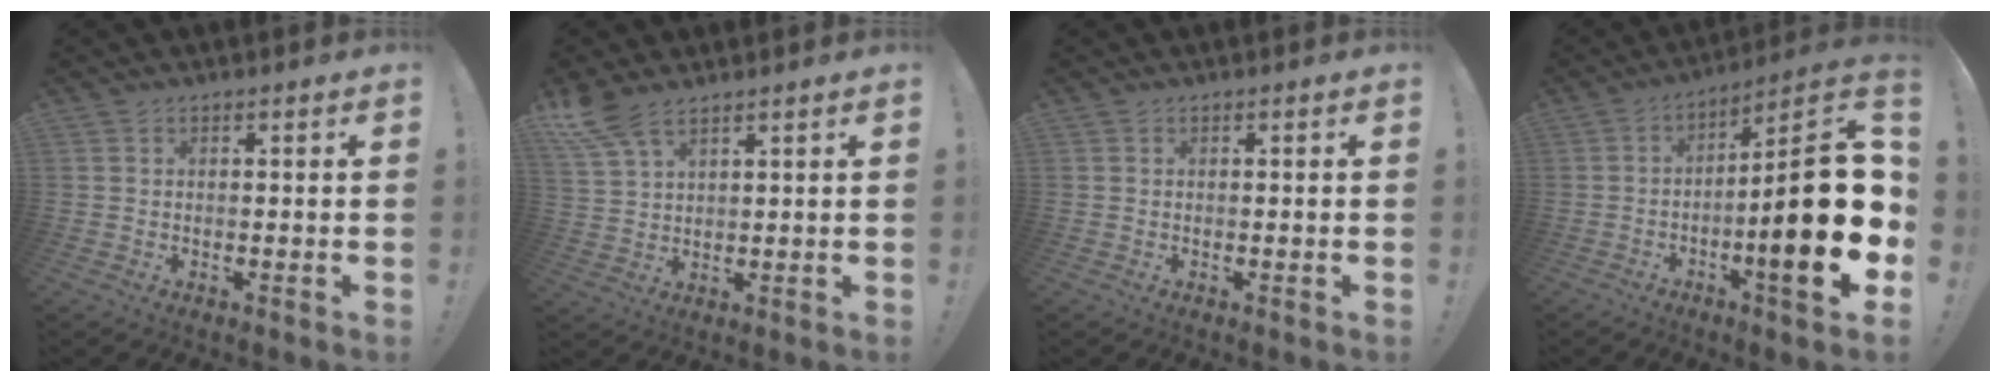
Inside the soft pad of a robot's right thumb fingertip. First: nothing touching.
{"total": 7.6, "force": [5.6, 2.7, 4.3], "torque": [-0.085, -0.024, 0.109]}
{"total": 0.0}
{"total": 24.3, "force": [-3.9, 5.2, 23.4], "torque": [-0.354, 0.021, -0.060]}